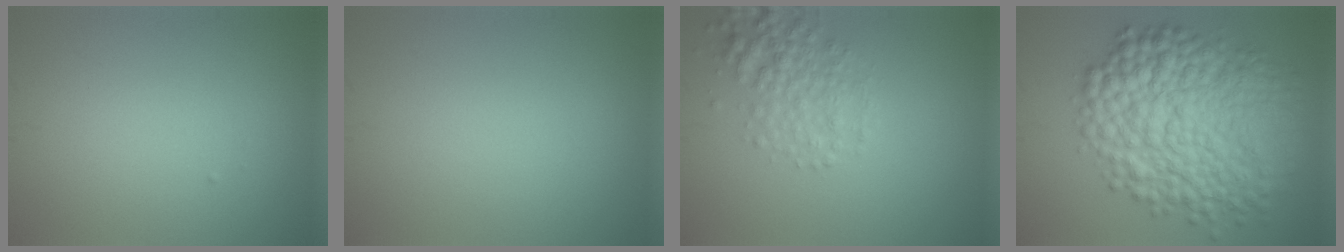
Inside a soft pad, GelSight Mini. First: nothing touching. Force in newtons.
{"total": 0.0}
{"total": 3.4, "press": 3.4, "slide": 0.1}
{"total": 12.6, "press": 12.6, "slide": 0.1}